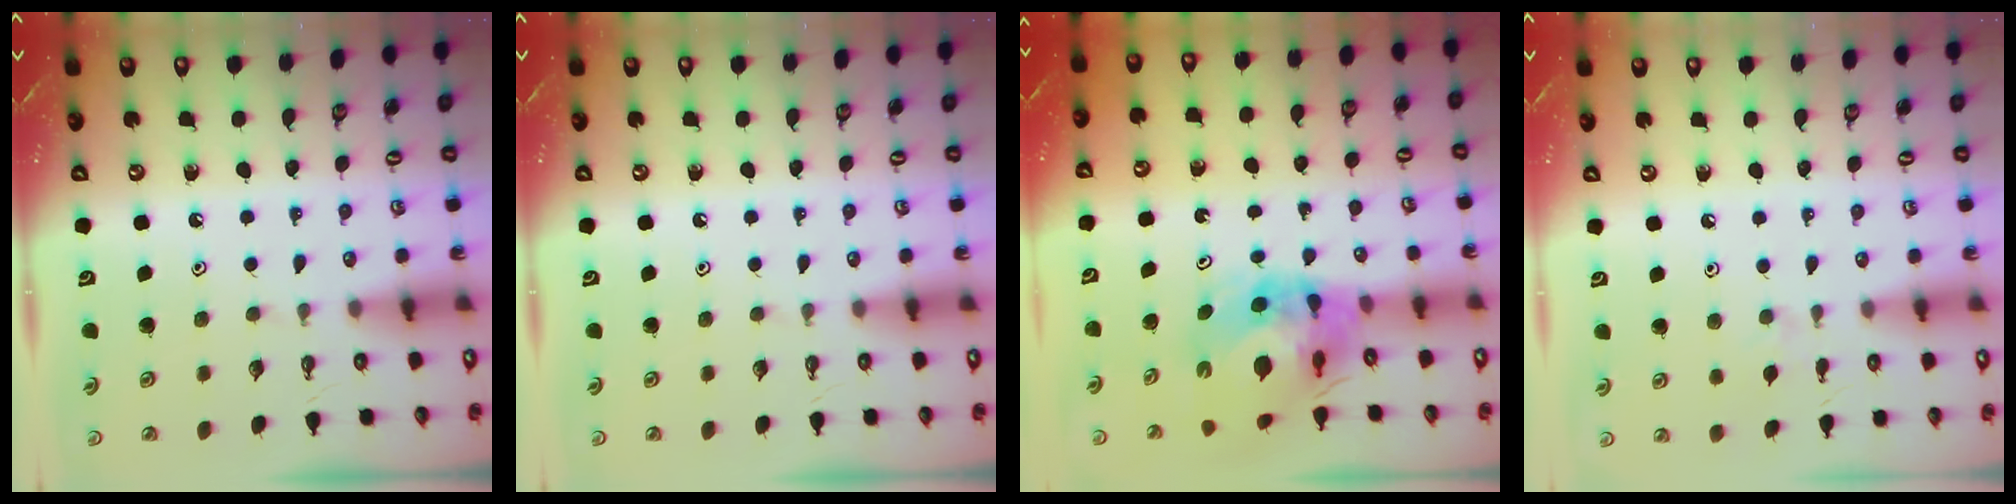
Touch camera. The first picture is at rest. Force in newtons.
{"total": 0.0}
{"total": 12.1, "press": 12.0, "slide": 1.5}
{"total": 4.1, "press": 4.0, "slide": 0.8}